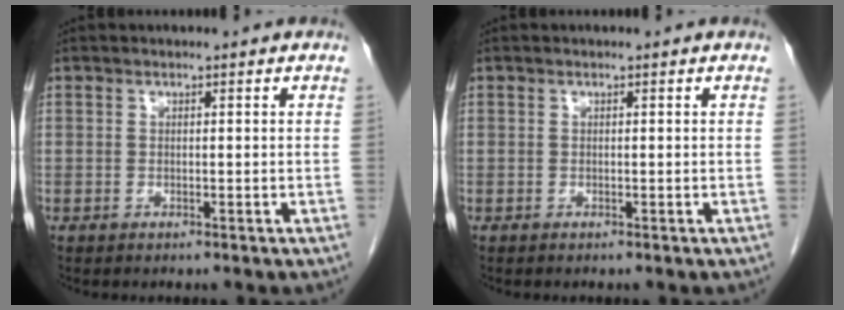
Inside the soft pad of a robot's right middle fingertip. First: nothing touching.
{"total": 0.0}